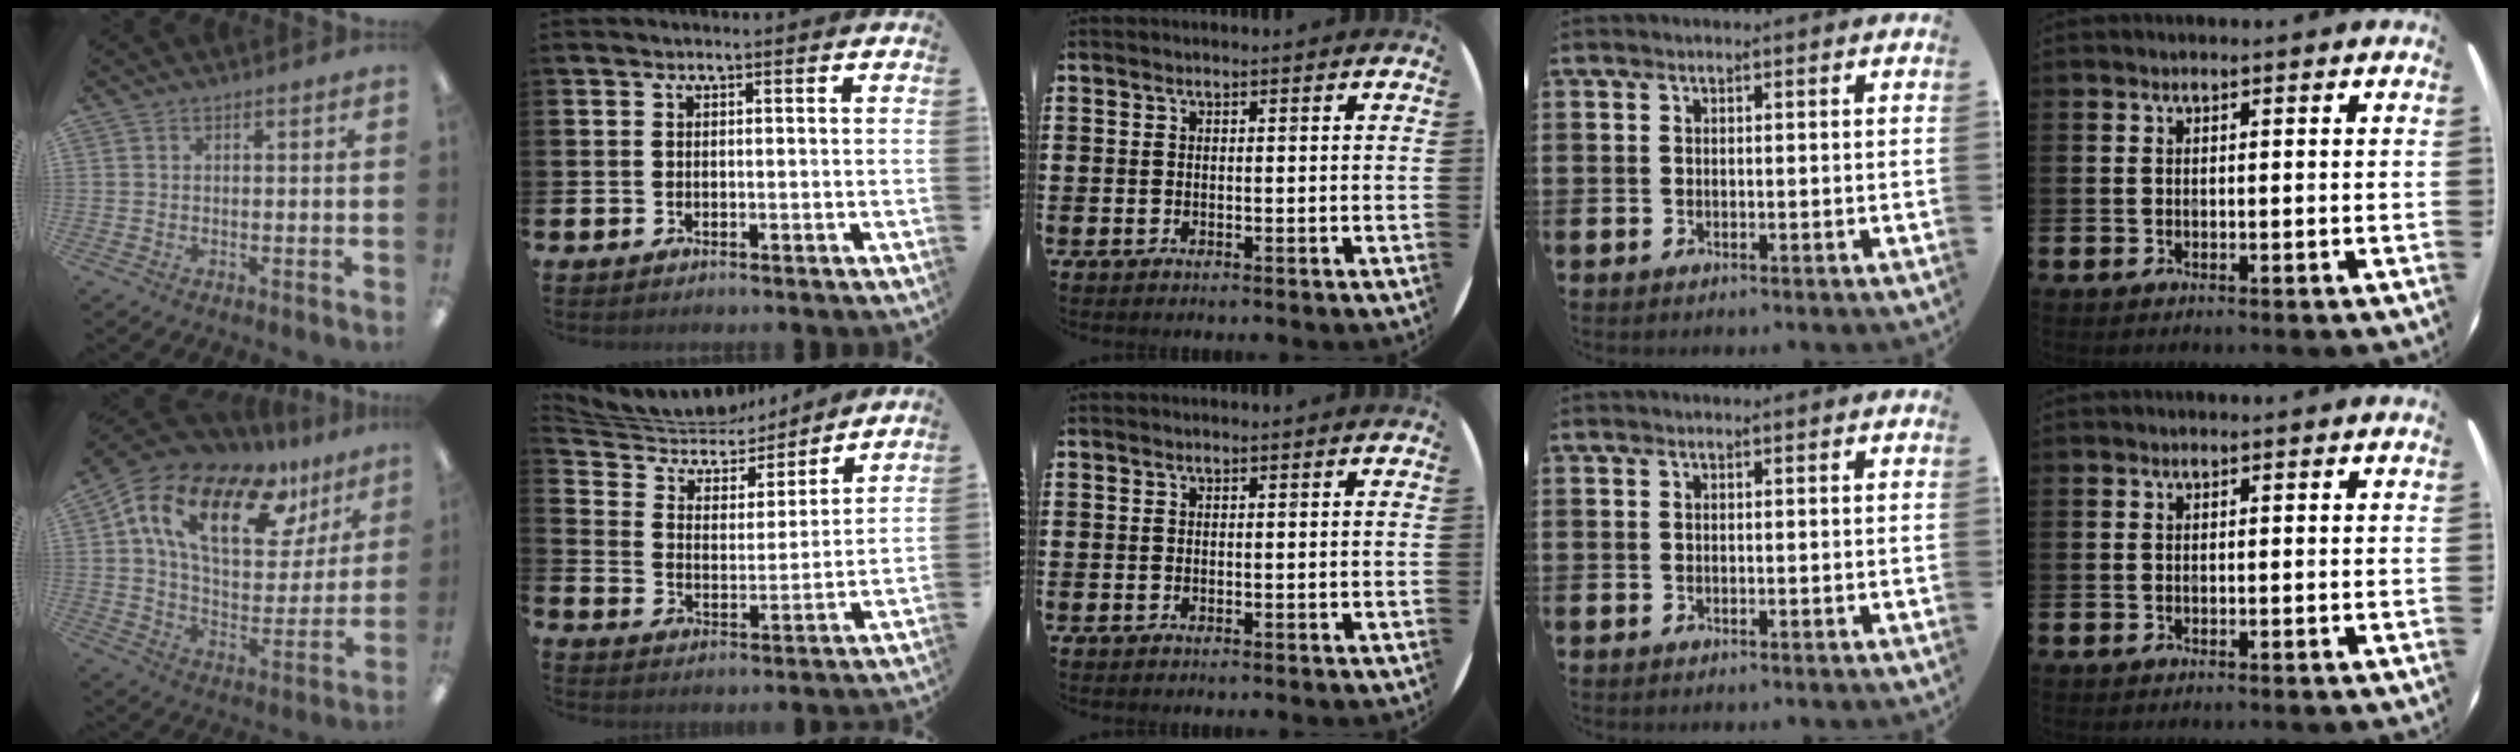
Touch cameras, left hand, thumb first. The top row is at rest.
{"thumb": {"total": 21.0, "force": [11.9, 10.1, 14.1], "torque": [-0.254, -0.057, 0.205]}, "index": {"total": 7.7, "force": [7.1, 2.7, 1.5], "torque": [-0.063, -0.054, 0.122]}}